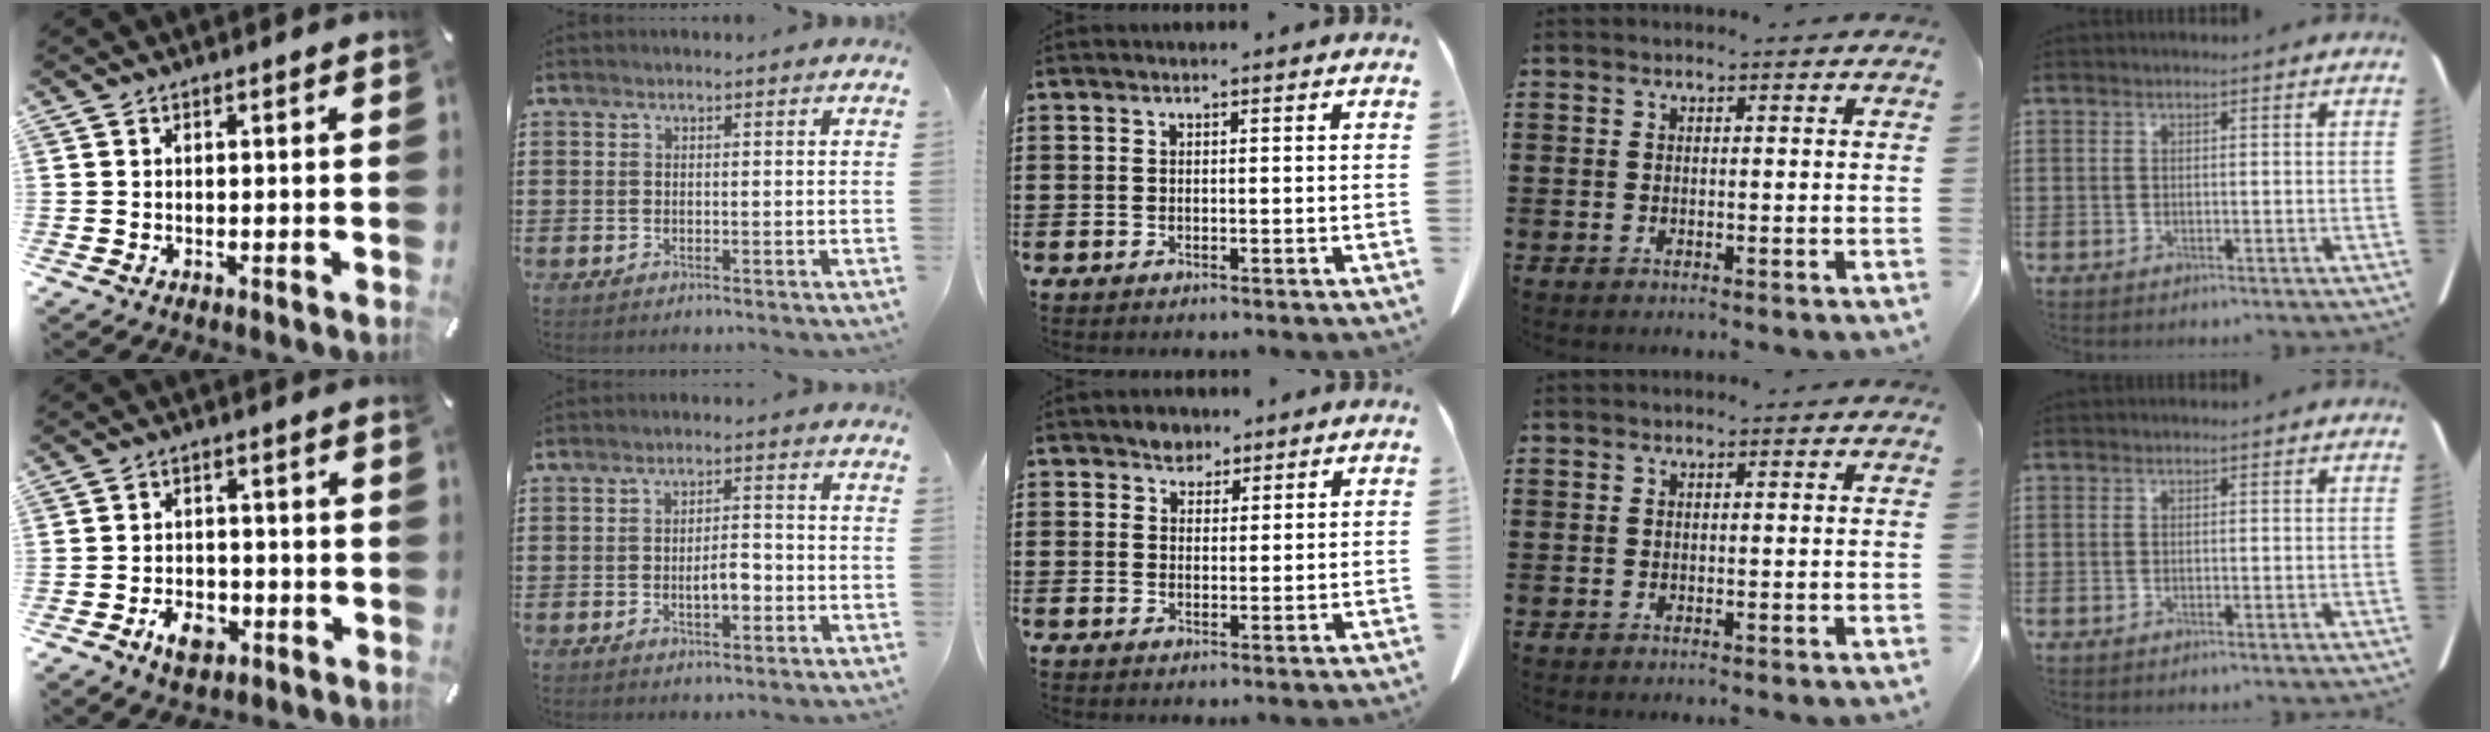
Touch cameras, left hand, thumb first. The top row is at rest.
{"thumb": {"total": 6.6, "force": [-3.1, 4.4, 3.7], "torque": [-0.067, 0.011, -0.058]}, "index": {"total": 4.2, "force": [-1.0, 1.8, 3.7], "torque": [-0.059, 0.003, -0.023]}, "middle": {"total": 2.9, "force": [2.3, 1.6, 0.4], "torque": [-0.016, 0.008, 0.046]}}